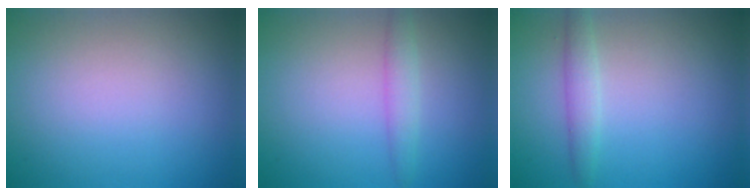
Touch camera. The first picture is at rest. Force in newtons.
{"total": 1.7, "press": 1.7, "slide": 0.1}
{"total": 1.9, "press": 1.9, "slide": 0.0}